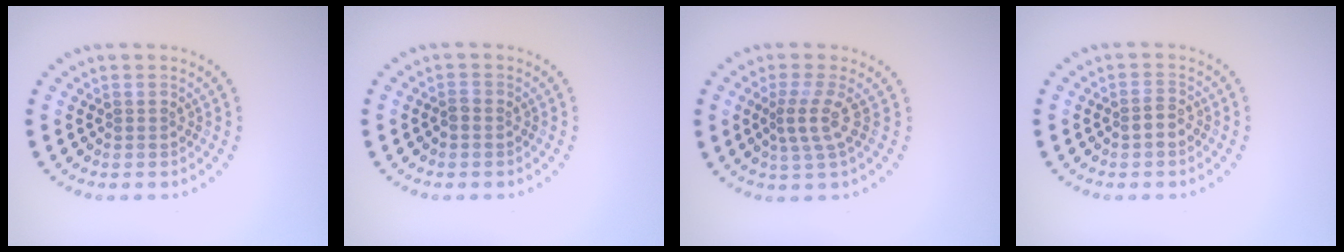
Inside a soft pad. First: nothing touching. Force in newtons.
{"total": 0.8, "press": 0.7, "slide": 0.2}
{"total": 2.5, "press": 1.8, "slide": 1.8}
{"total": 1.3, "press": 1.3, "slide": 0.2}